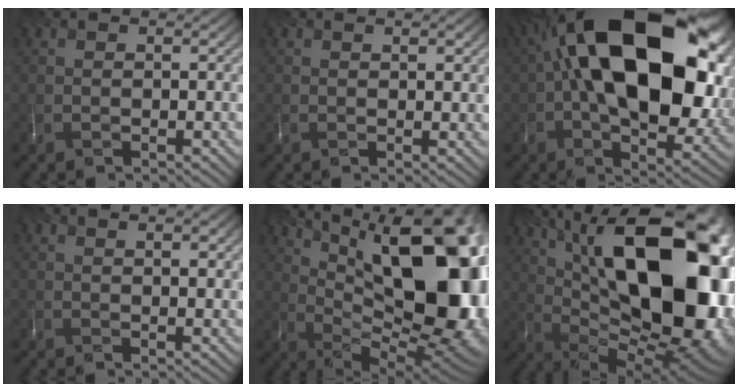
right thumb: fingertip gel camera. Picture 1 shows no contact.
{"total": 1.3, "force": [0.8, 0.4, 1.0], "torque": [-0.019, -0.006, 0.014]}
{"total": 21.4, "force": [3.9, 12.3, 17.1], "torque": [-0.329, 0.008, 0.069]}
{"total": 2.1, "force": [1.0, 0.7, 1.6], "torque": [-0.029, -0.004, 0.018]}
{"total": 20.2, "force": [6.5, 9.5, 16.6], "torque": [-0.222, 0.020, 0.101]}
{"total": 22.1, "force": [6.0, 11.4, 18.0], "torque": [-0.283, 0.031, 0.104]}